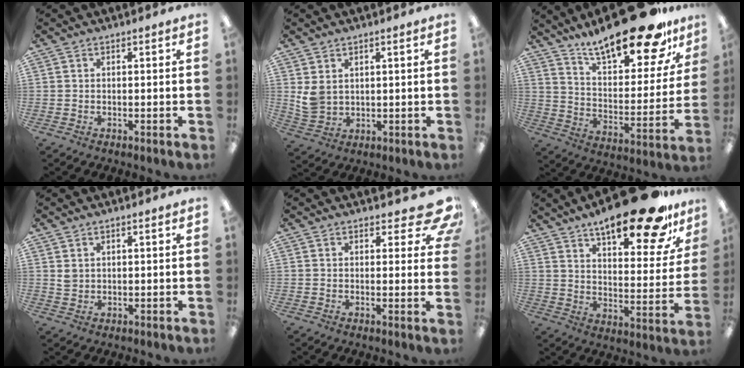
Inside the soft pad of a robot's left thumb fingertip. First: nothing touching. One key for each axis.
{"total": 4.9, "fx": 2.1, "fy": 3.5, "fz": 2.7, "tx": -0.062, "ty": -0.003, "tz": 0.043}
{"total": 23.4, "fx": 18.4, "fy": 6.6, "fz": 12.8, "tx": -0.194, "ty": -0.127, "tz": 0.307}
{"total": 1.9, "fx": 1.0, "fy": 1.3, "fz": 0.9, "tx": -0.020, "ty": 0.004, "tz": 0.018}
{"total": 7.2, "fx": 4.5, "fy": 3.1, "fz": 4.7, "tx": -0.048, "ty": -0.023, "tz": 0.076}
{"total": 20.5, "fx": 15.0, "fy": 5.8, "fz": 12.7, "tx": -0.178, "ty": -0.099, "tz": 0.240}